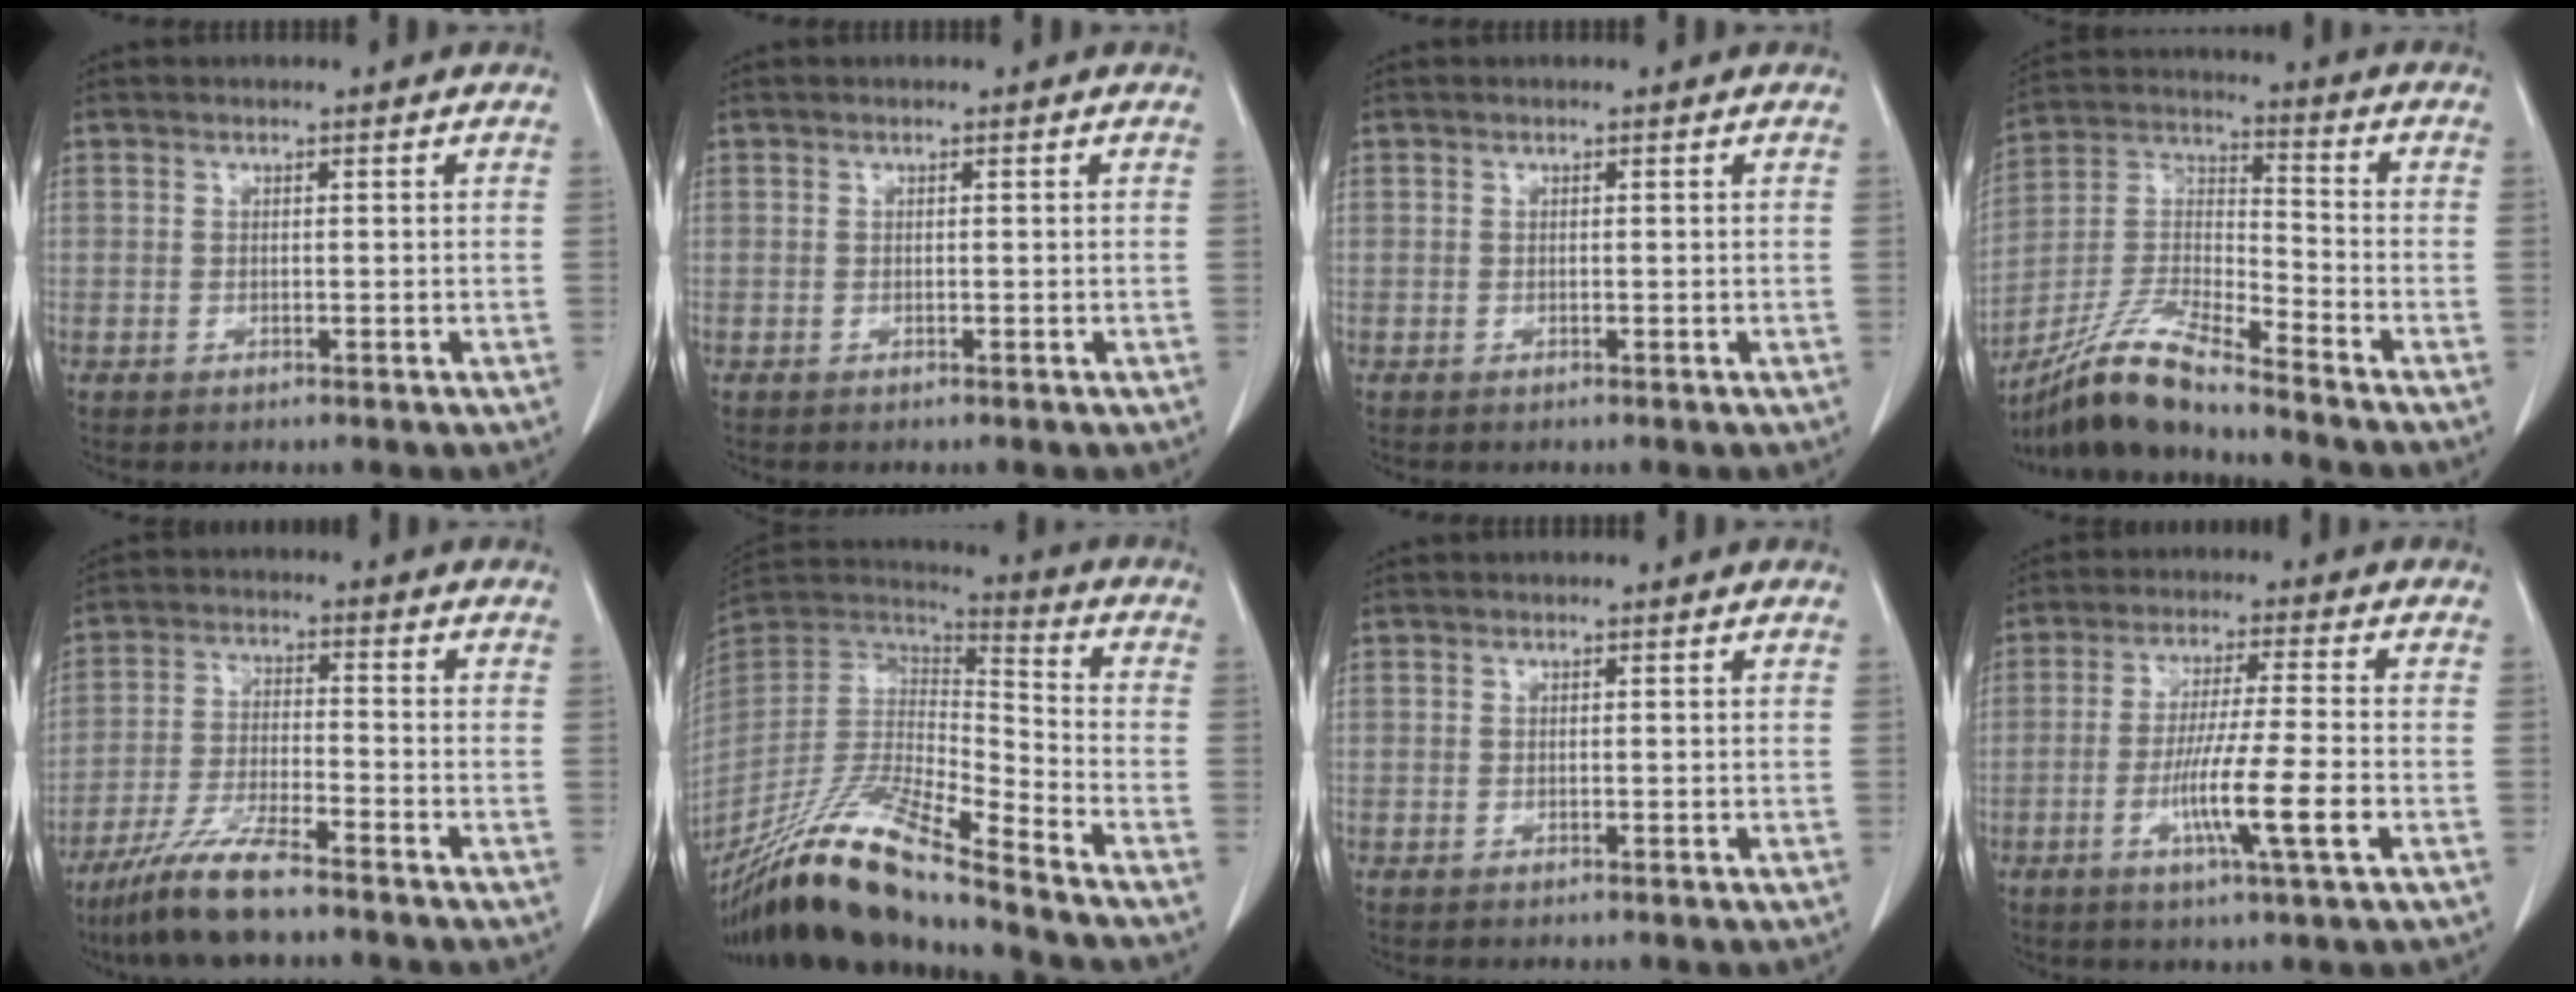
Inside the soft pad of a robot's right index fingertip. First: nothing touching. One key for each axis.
{"total": 0.0}
{"total": 0.0}
{"total": 12.5, "fx": -11.1, "fy": -0.1, "fz": 5.7, "tx": -0.120, "ty": 0.000, "tz": -0.213}
{"total": 8.9, "fx": -6.9, "fy": 0.7, "fz": 5.6, "tx": -0.113, "ty": -0.022, "tz": -0.133}
{"total": 21.2, "fx": -17.2, "fy": 1.0, "fz": 12.3, "tx": -0.270, "ty": -0.024, "tz": -0.329}
{"total": 0.0}
{"total": 9.8, "fx": -3.0, "fy": -0.6, "fz": 9.3, "tx": -0.167, "ty": -0.013, "tz": -0.056}